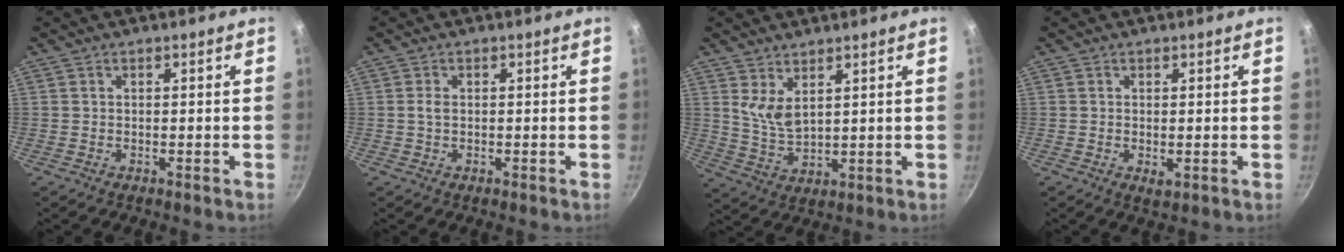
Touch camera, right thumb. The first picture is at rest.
{"total": 1.3, "force": [0.0, 0.8, 1.0], "torque": [-0.020, 0.003, -0.001]}
{"total": 5.4, "force": [3.2, 2.2, 3.8], "torque": [-0.066, -0.035, 0.069]}
{"total": 1.4, "force": [0.0, 0.6, 1.3], "torque": [-0.021, -0.007, 0.001]}